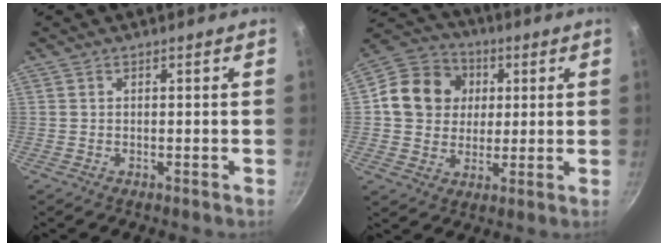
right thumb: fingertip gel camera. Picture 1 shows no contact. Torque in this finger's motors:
{"motor_torque": [-0.49, 0.64, 0.04, -0.01, 0.07]}